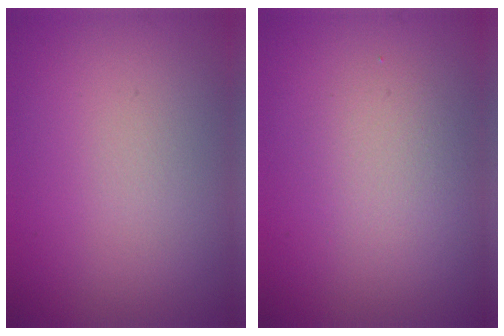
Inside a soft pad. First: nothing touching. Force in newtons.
{"total": 2.2, "press": 2.2, "slide": 0.2}